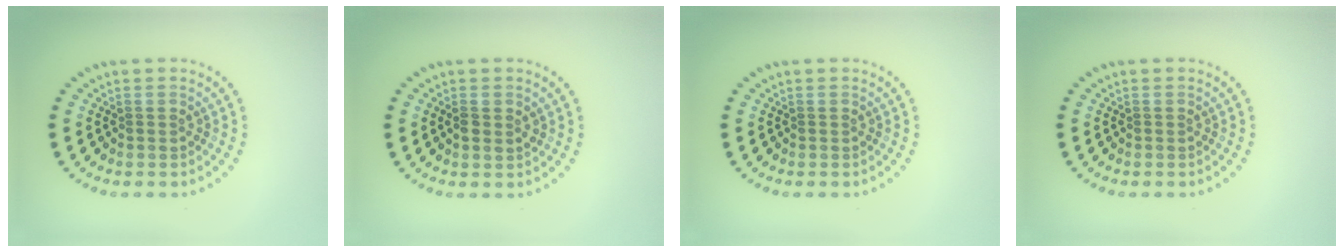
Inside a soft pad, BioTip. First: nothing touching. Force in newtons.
{"total": 1.4, "press": 1.3, "slide": 0.3}
{"total": 0.0}
{"total": 0.0}